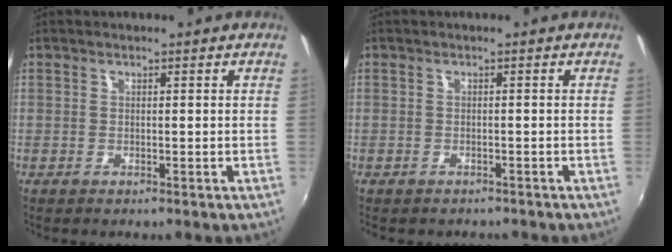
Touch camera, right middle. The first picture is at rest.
{"total": 2.1, "force": [-1.8, 0.9, 0.5], "torque": [-0.016, -0.011, -0.024]}